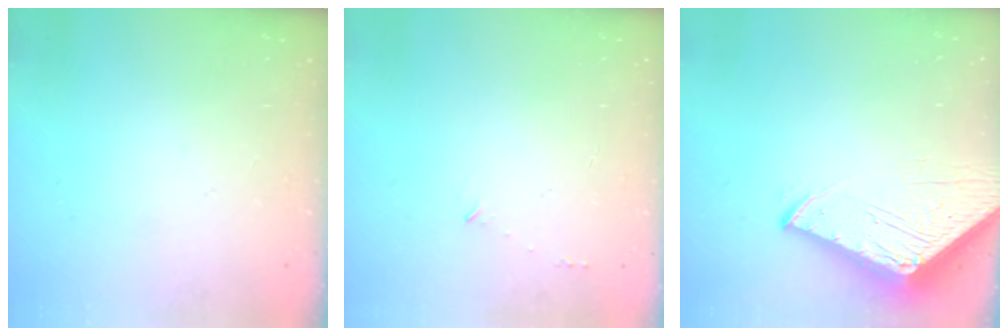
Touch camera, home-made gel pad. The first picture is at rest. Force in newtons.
{"total": 3.9, "press": 3.9, "slide": 0.5}
{"total": 6.8, "press": 6.8, "slide": 0.8}